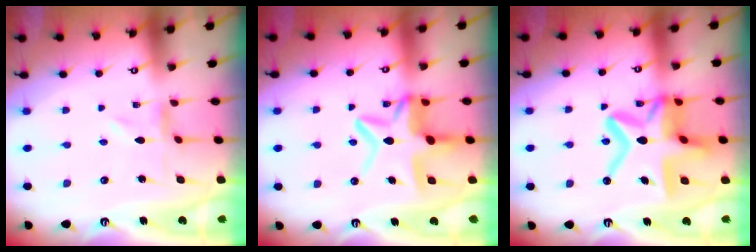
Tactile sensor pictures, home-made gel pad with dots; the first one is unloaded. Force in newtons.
{"total": 12.7, "press": 12.7, "slide": 1.4}
{"total": 21.1, "press": 21.0, "slide": 1.9}